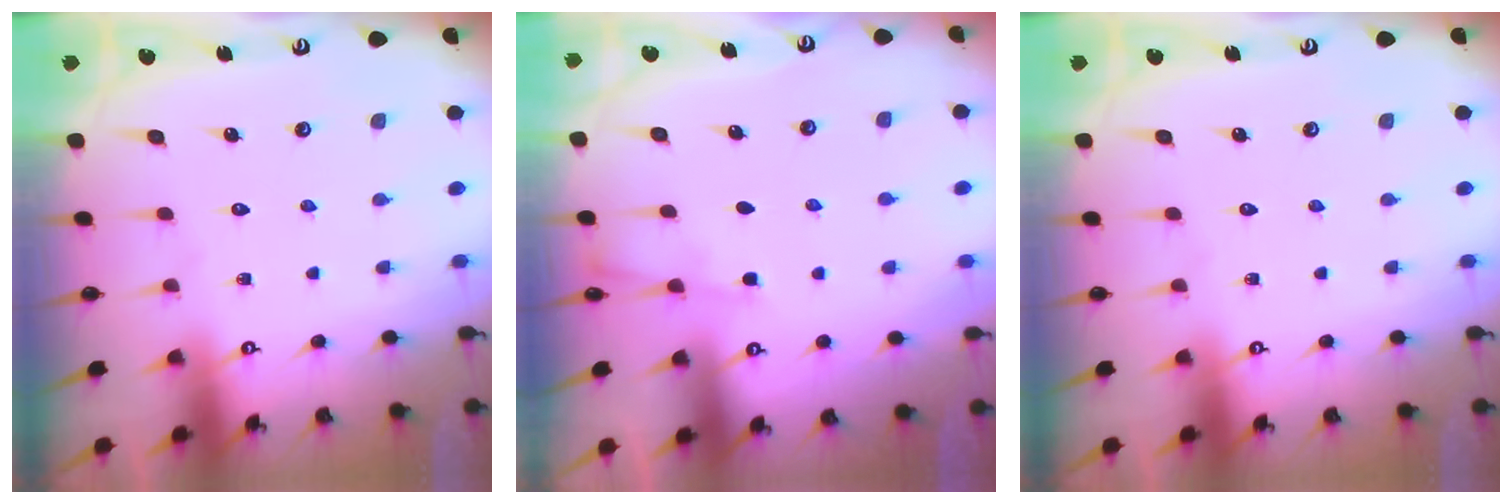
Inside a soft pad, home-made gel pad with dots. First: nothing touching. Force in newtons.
{"total": 2.4, "press": 2.4, "slide": 0.5}
{"total": 0.0}